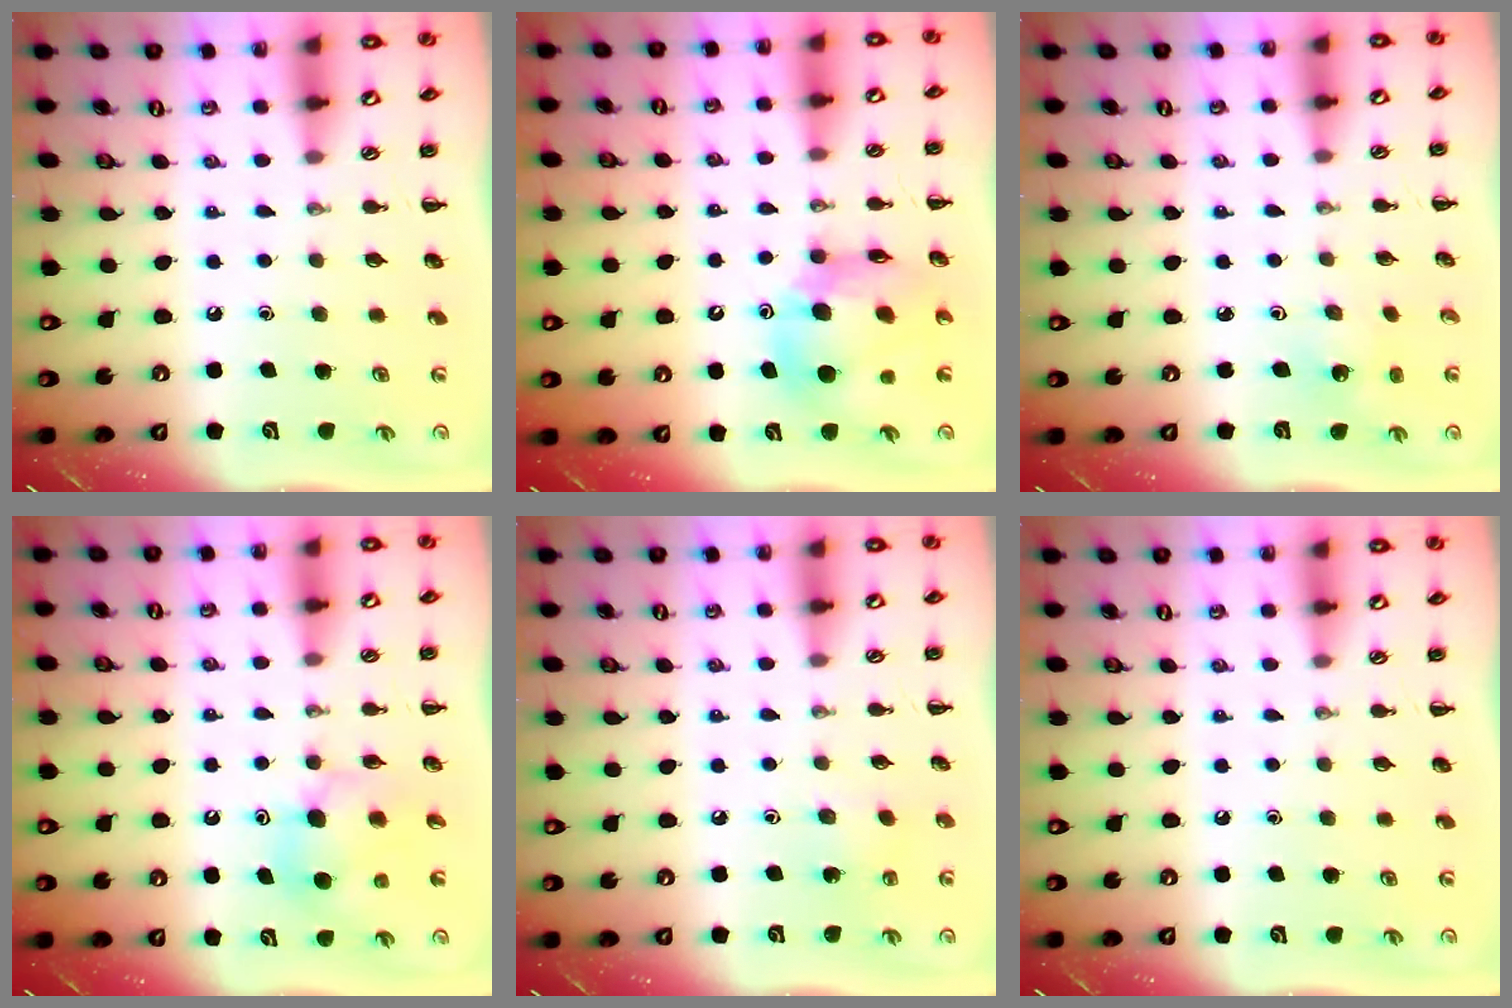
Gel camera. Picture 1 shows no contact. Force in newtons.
{"total": 11.9, "press": 11.5, "slide": 3.3}
{"total": 1.5, "press": 1.4, "slide": 0.5}
{"total": 7.7, "press": 7.6, "slide": 1.1}
{"total": 3.2, "press": 3.0, "slide": 1.0}
{"total": 0.0}